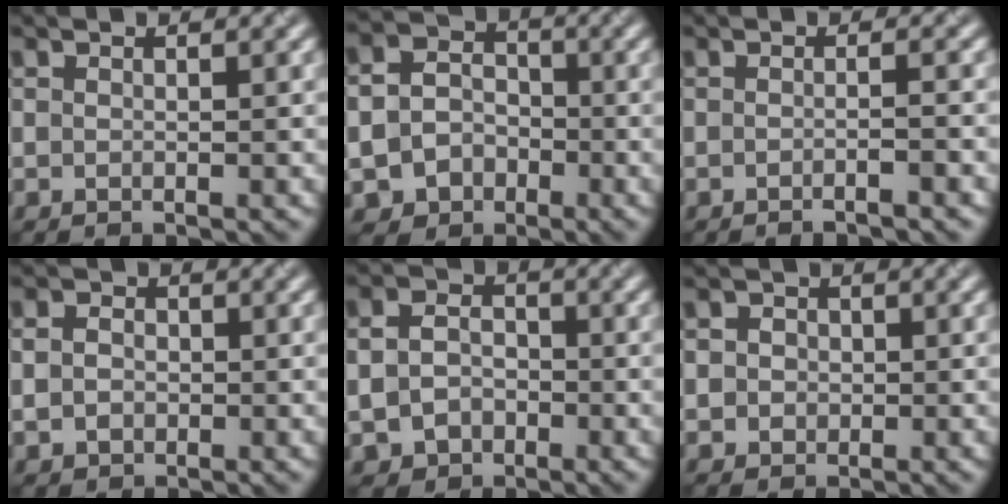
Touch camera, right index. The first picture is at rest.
{"total": 6.6, "force": [-2.6, 5.5, 2.6], "torque": [-0.031, -0.020, -0.048]}
{"total": 2.0, "force": [-0.9, 0.5, 1.7], "torque": [-0.011, 0.000, -0.025]}
{"total": 2.5, "force": [0.0, 2.2, 1.3], "torque": [-0.019, 0.002, -0.007]}
{"total": 4.1, "force": [-1.0, 3.4, 2.1], "torque": [-0.048, -0.007, -0.017]}
{"total": 2.5, "force": [0.5, 2.3, 0.9], "torque": [0.001, 0.007, -0.005]}